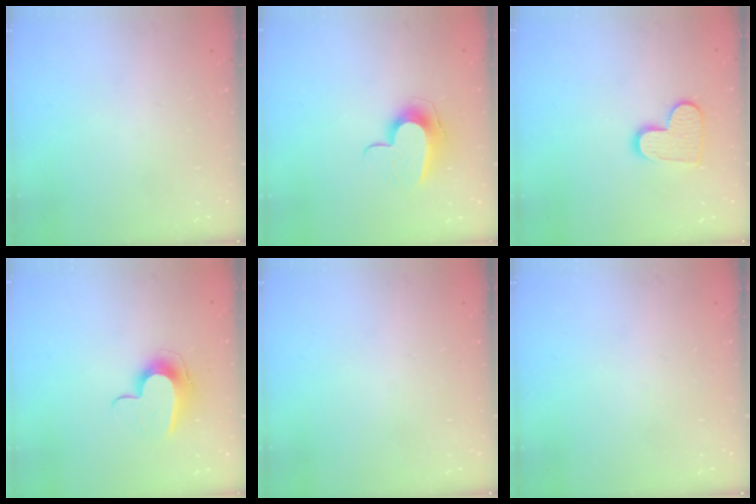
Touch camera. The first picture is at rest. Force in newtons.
{"total": 10.0, "press": 10.0, "slide": 0.3}
{"total": 9.9, "press": 9.9, "slide": 0.4}
{"total": 10.0, "press": 10.0, "slide": 0.3}
{"total": 0.0}
{"total": 0.0}